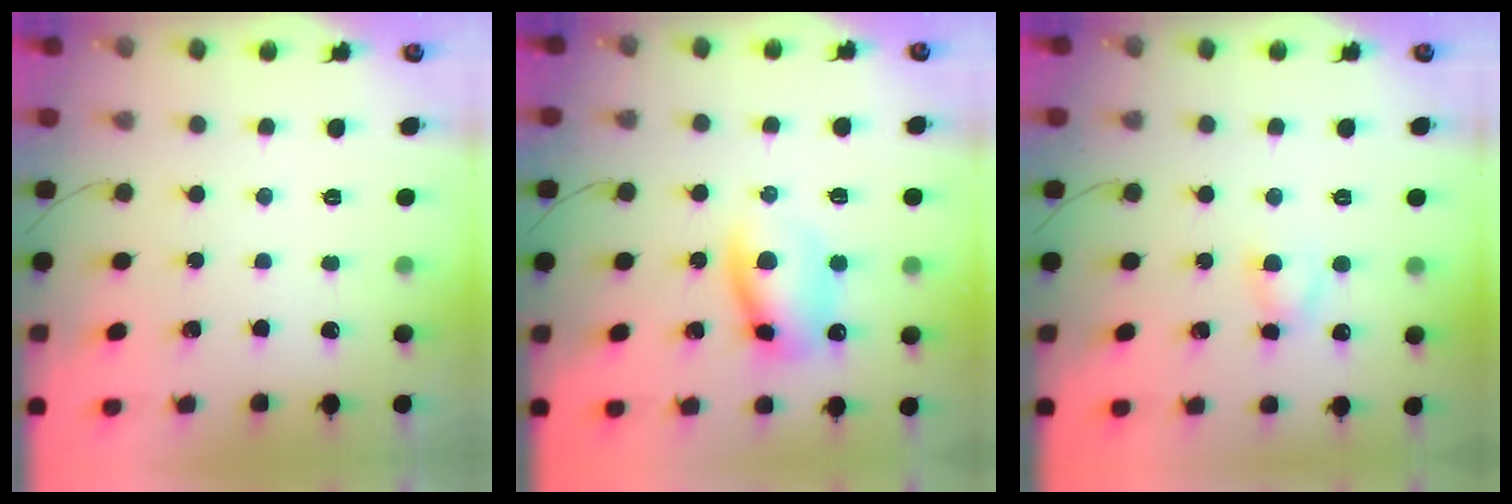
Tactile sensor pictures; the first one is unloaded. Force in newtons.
{"total": 12.0, "press": 11.9, "slide": 1.8}
{"total": 3.6, "press": 3.4, "slide": 1.0}